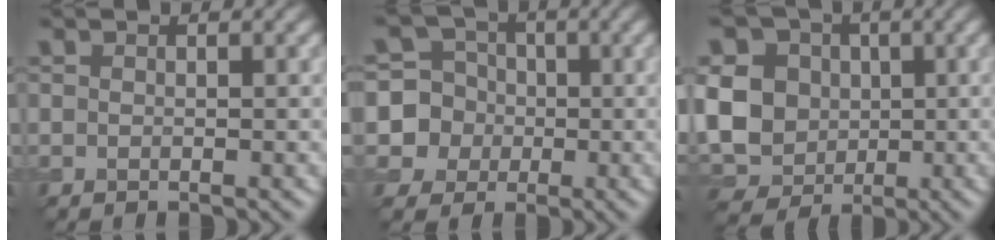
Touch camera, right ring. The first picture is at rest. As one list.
[{"total": 6.2, "force": [-1.0, 6.1, 0.2], "torque": [0.003, 0.029, -0.039]}, {"total": 11.2, "force": [0.9, 9.8, 5.3], "torque": [-0.132, 0.015, -0.001]}]